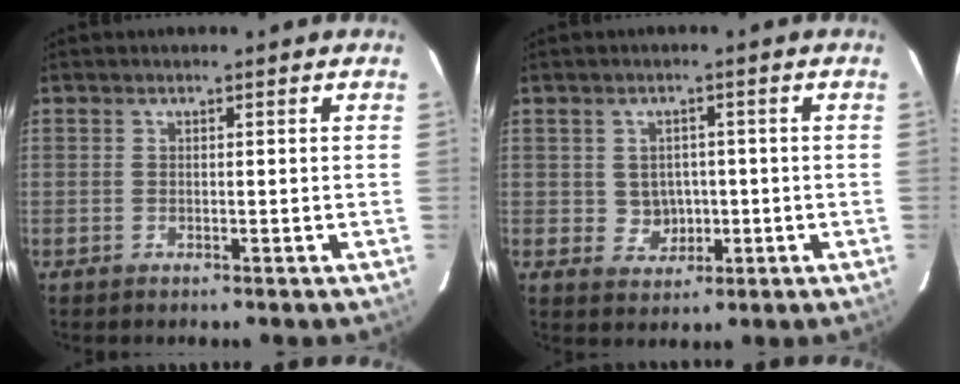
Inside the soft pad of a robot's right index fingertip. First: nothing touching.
{"total": 4.1, "force": [-0.2, 4.0, 1.0], "torque": [-0.024, 0.012, 0.010]}